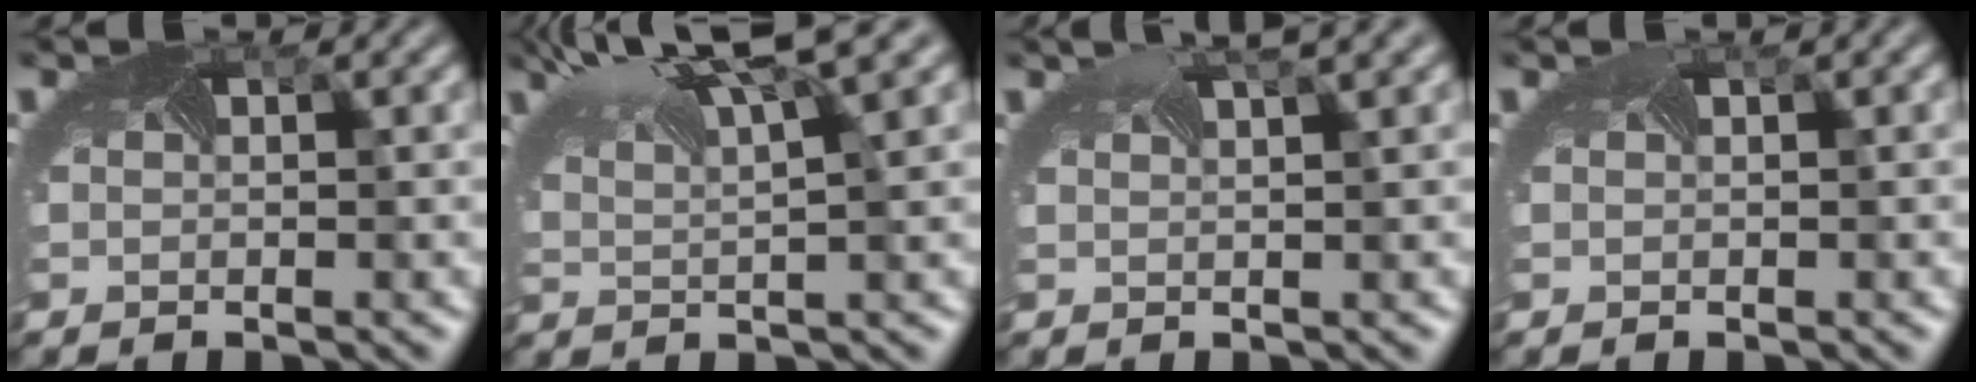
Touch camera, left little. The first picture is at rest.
{"total": 7.1, "force": [4.9, 1.4, 5.0], "torque": [-0.097, 0.024, 0.084]}
{"total": 3.6, "force": [2.6, 0.3, 2.4], "torque": [-0.031, 0.022, 0.031]}
{"total": 0.6, "force": [0.2, 0.1, 0.6], "torque": [-0.009, 0.004, 0.001]}